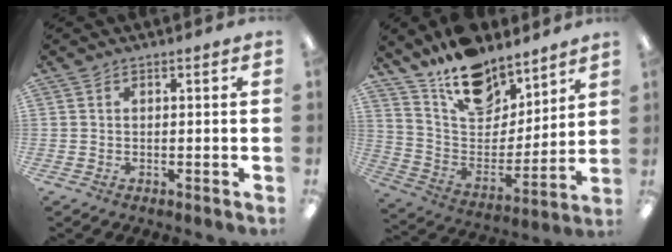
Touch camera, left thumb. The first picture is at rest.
{"total": 16.7, "force": [13.2, 8.5, 5.8], "torque": [-0.105, -0.095, 0.242]}